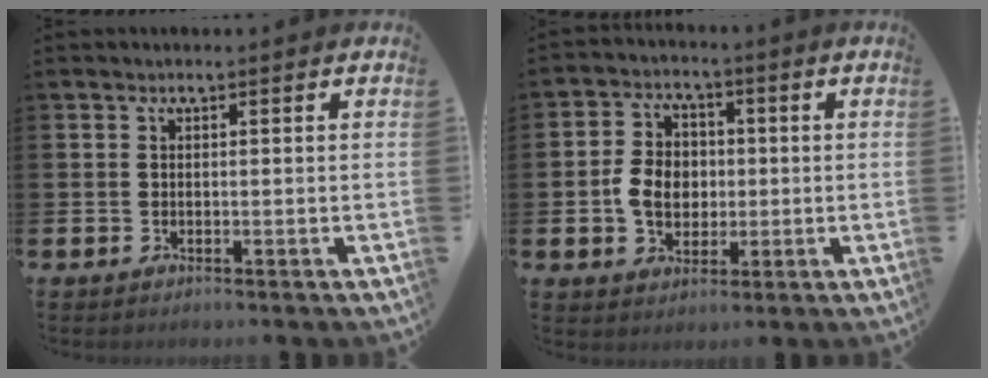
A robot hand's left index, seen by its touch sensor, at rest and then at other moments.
{"total": 5.9, "force": [-0.2, 4.9, 3.3], "torque": [-0.059, 0.011, -0.009]}